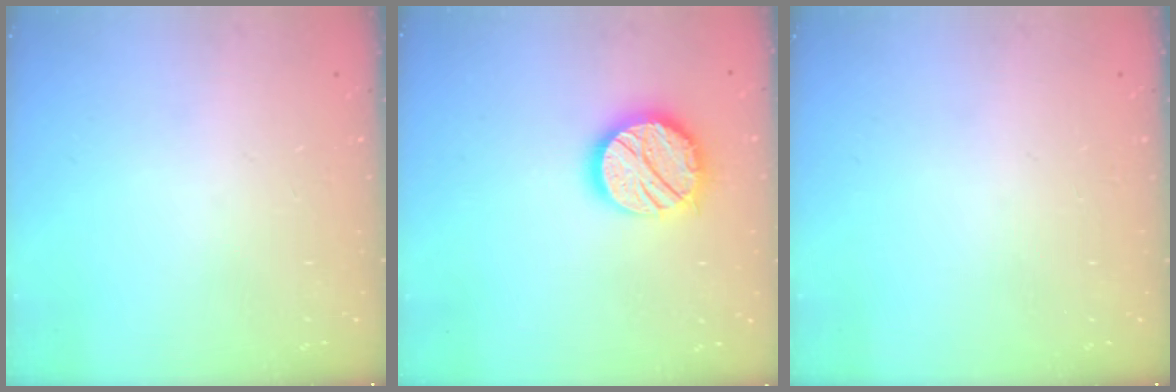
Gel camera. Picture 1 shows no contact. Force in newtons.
{"total": 15.4, "press": 15.3, "slide": 1.2}
{"total": 0.0}